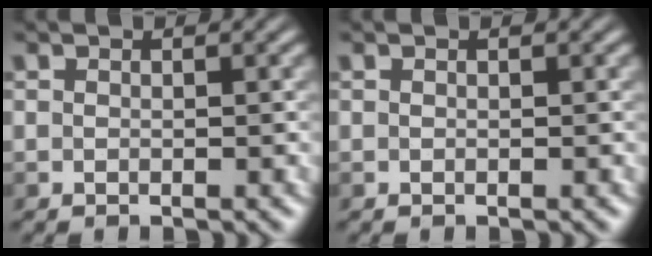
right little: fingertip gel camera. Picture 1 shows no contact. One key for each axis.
{"total": 0.0}